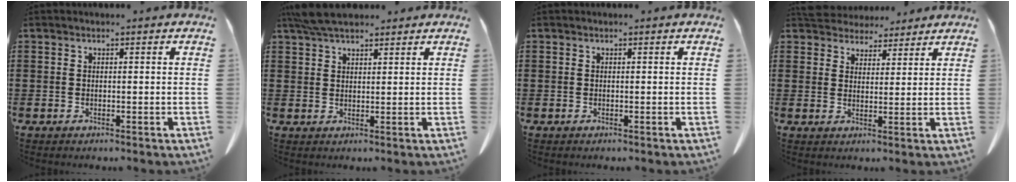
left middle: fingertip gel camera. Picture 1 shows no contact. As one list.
[{"total": 5.1, "force": [4.2, 1.3, 2.4], "torque": [-0.058, -0.003, 0.081]}, {"total": 0.0}, {"total": 4.4, "force": [4.2, 1.3, 0.0], "torque": [-0.017, -0.012, 0.081]}]